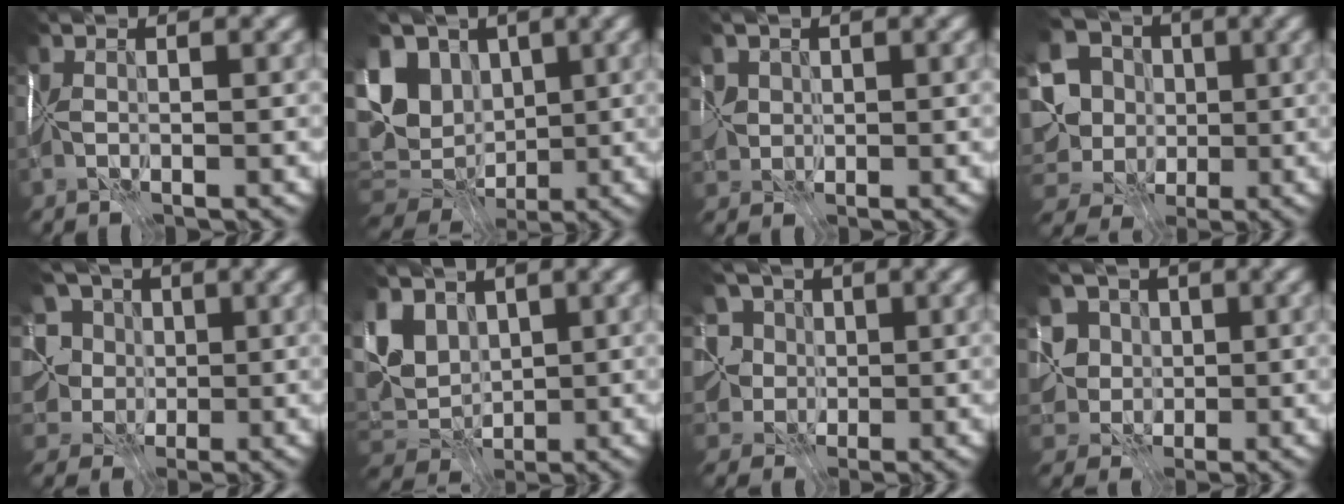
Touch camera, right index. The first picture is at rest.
{"total": 12.0, "force": [1.8, 9.0, 7.8], "torque": [-0.148, 0.012, 0.044]}
{"total": 2.6, "force": [1.1, 2.1, 1.1], "torque": [-0.022, 0.014, 0.022]}
{"total": 11.1, "force": [-0.7, 10.0, 4.8], "torque": [-0.114, 0.005, -0.017]}
{"total": 7.7, "force": [2.0, 6.4, 3.9], "torque": [-0.074, 0.016, 0.012]}
{"total": 7.0, "force": [2.5, 4.9, 4.4], "torque": [-0.082, 0.013, 0.052]}
{"total": 6.4, "force": [1.8, 5.4, 3.0], "torque": [-0.055, 0.017, 0.010]}
{"total": 5.6, "force": [1.3, 4.9, 2.5], "torque": [-0.040, 0.013, 0.003]}